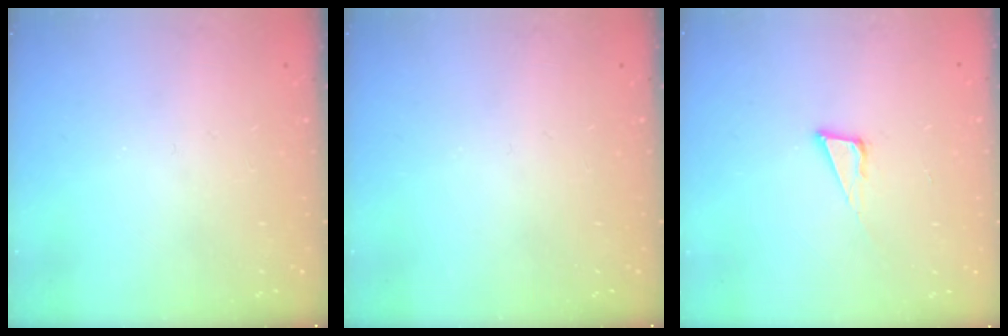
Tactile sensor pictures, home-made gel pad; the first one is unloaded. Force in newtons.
{"total": 0.0}
{"total": 6.4, "press": 5.8, "slide": 2.6}